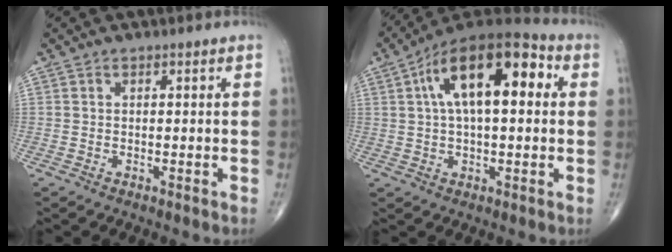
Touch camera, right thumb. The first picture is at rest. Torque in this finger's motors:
{"motor_torque": [0.80, 4.21, 2.04, 0.38, 0.57]}